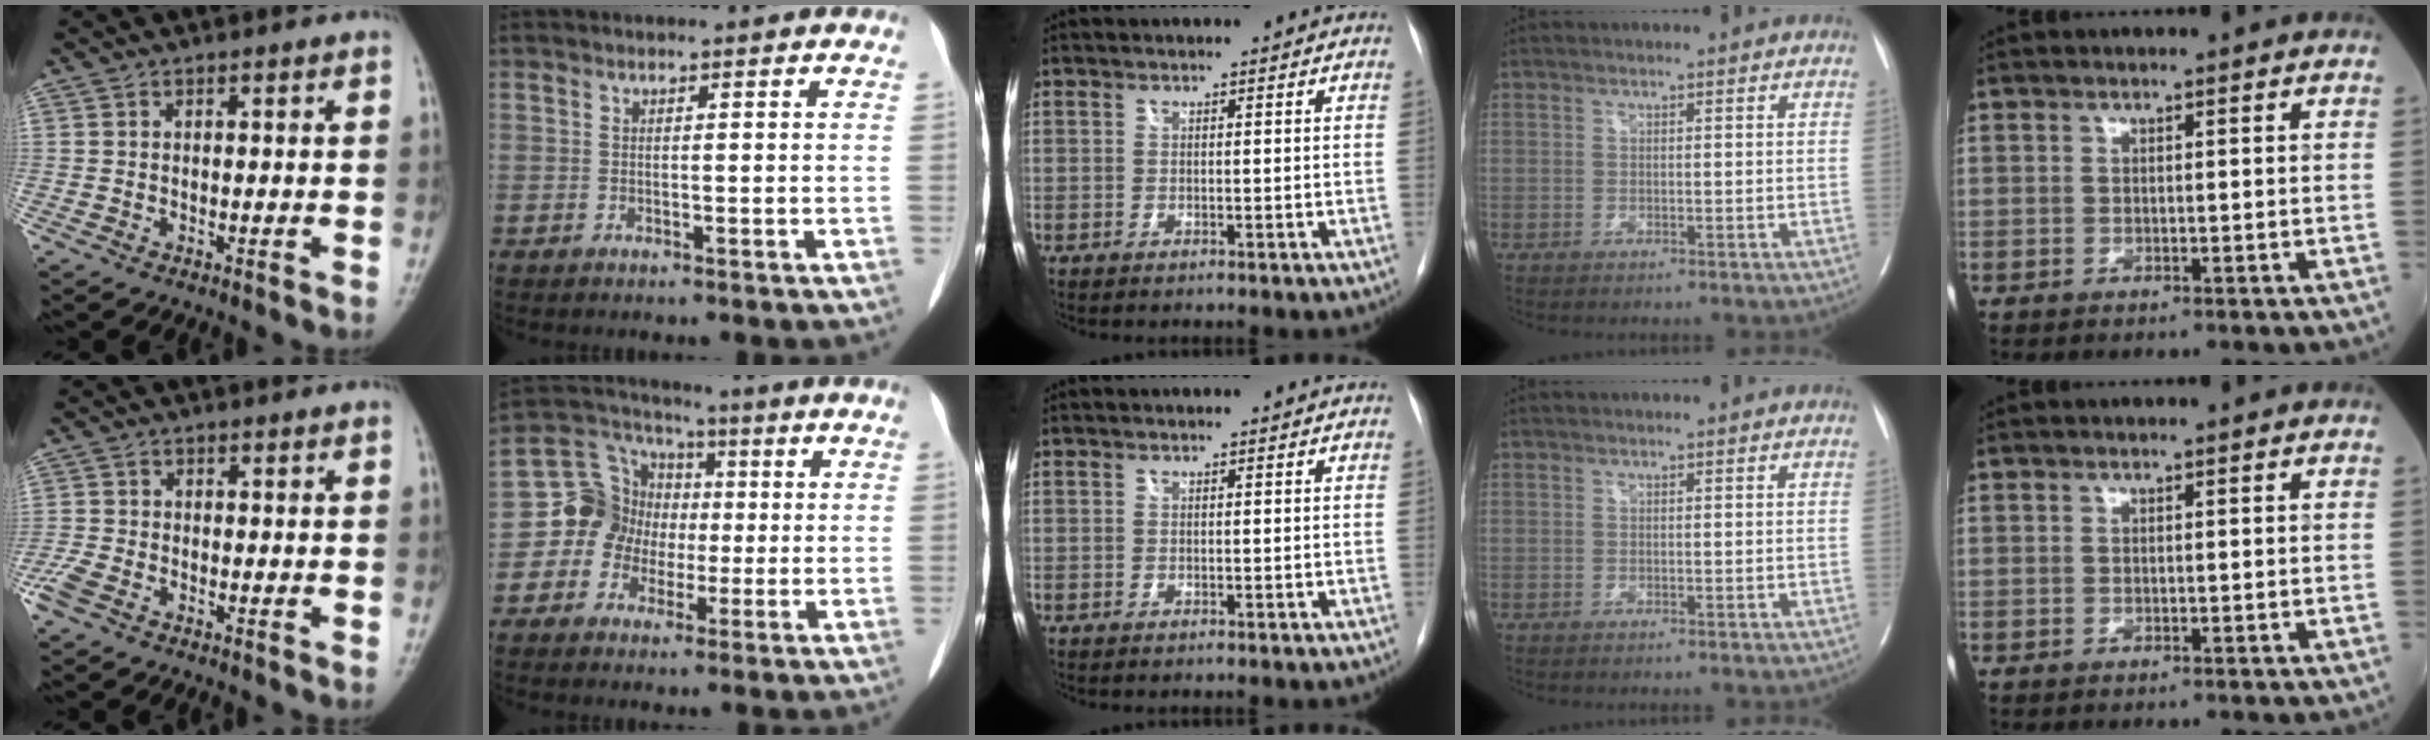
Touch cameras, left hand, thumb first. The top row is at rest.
{"thumb": {"total": 4.0, "force": [-2.5, 2.2, 2.3], "torque": [-0.064, 0.001, -0.051]}, "index": {"total": 8.9, "force": [-1.0, 8.3, 2.9], "torque": [-0.070, 0.041, -0.023]}}